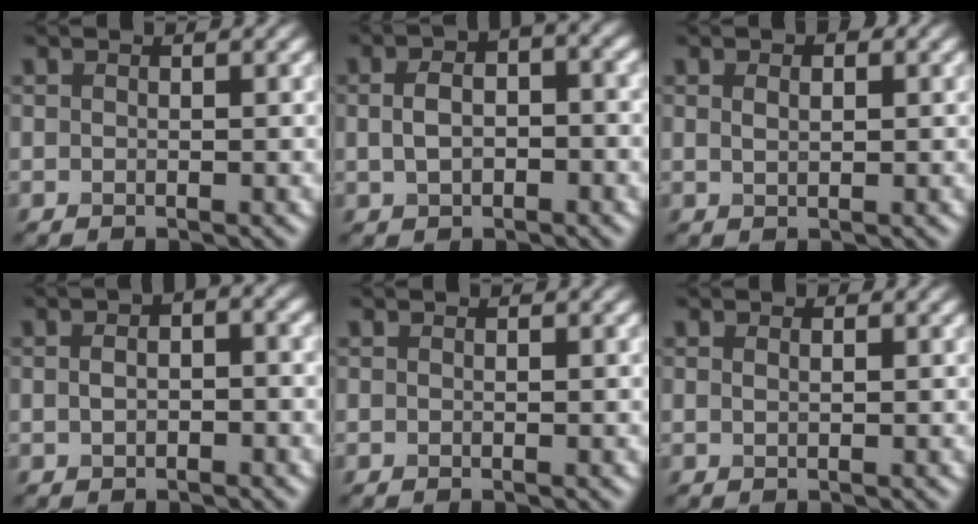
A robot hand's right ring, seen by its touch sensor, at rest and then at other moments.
{"total": 4.4, "force": [0.2, 2.8, 3.4], "torque": [-0.061, 0.008, 0.010]}
{"total": 1.9, "force": [0.8, 1.0, 1.3], "torque": [-0.015, 0.002, 0.012]}
{"total": 3.7, "force": [0.6, 2.3, 2.8], "torque": [-0.030, 0.012, -0.006]}
{"total": 0.0}
{"total": 0.6, "force": [0.3, 0.3, 0.4], "torque": [-0.007, -0.005, 0.005]}